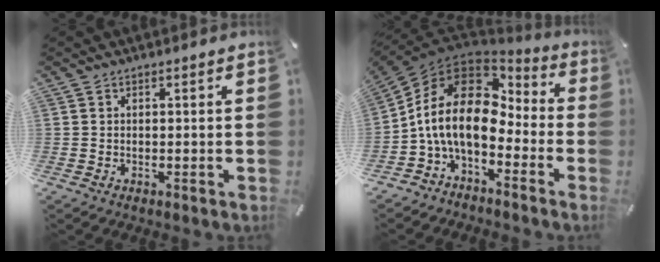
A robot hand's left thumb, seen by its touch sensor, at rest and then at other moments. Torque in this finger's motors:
{"motor_torque": [1.45, 3.56, 1.71, 0.45, 0.38]}